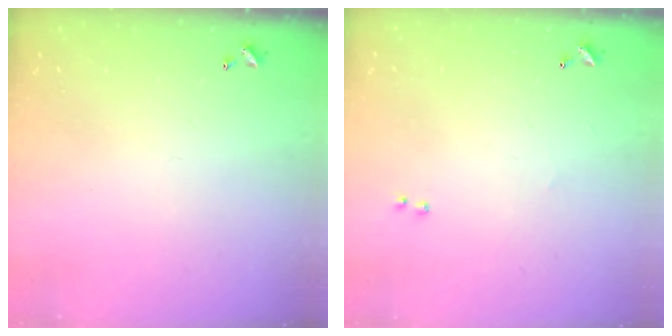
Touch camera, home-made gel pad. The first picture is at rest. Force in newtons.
{"total": 2.3, "press": 2.2, "slide": 0.8}